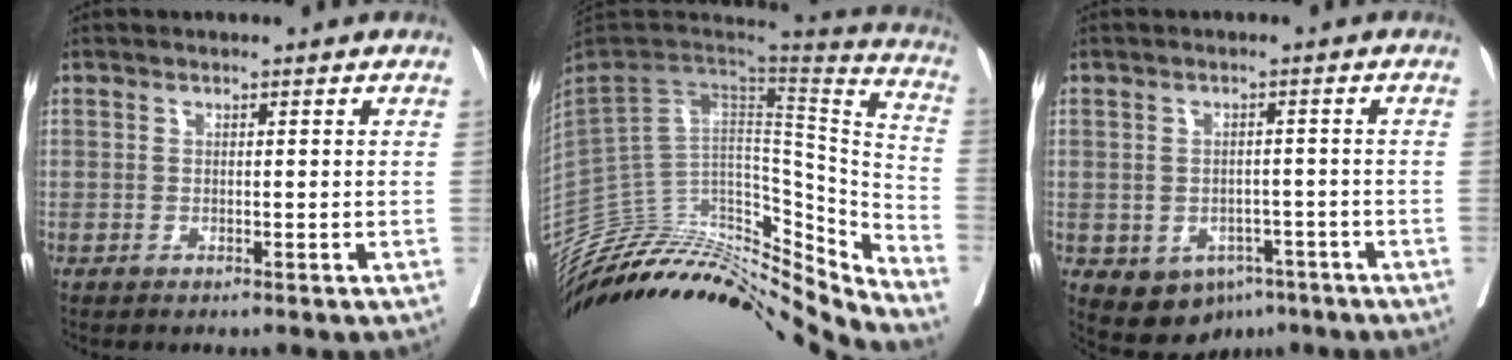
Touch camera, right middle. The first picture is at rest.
{"total": 33.1, "force": [-30.1, 7.7, 11.4], "torque": [-0.161, 0.008, -0.442]}
{"total": 7.2, "force": [-3.8, 5.2, 3.3], "torque": [-0.044, 0.010, -0.044]}